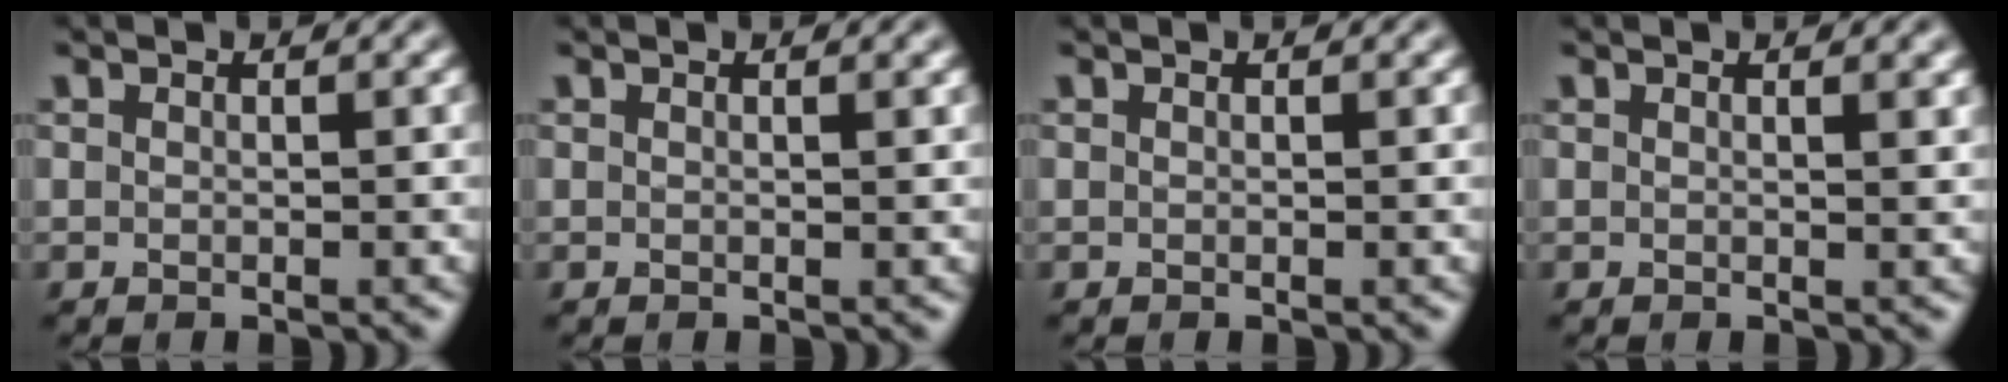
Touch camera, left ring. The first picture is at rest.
{"total": 0.6, "force": [0.3, 0.2, 0.5], "torque": [-0.002, 0.004, 0.003]}
{"total": 0.0}
{"total": 1.2, "force": [0.7, 0.4, 1.0], "torque": [-0.006, 0.003, 0.007]}